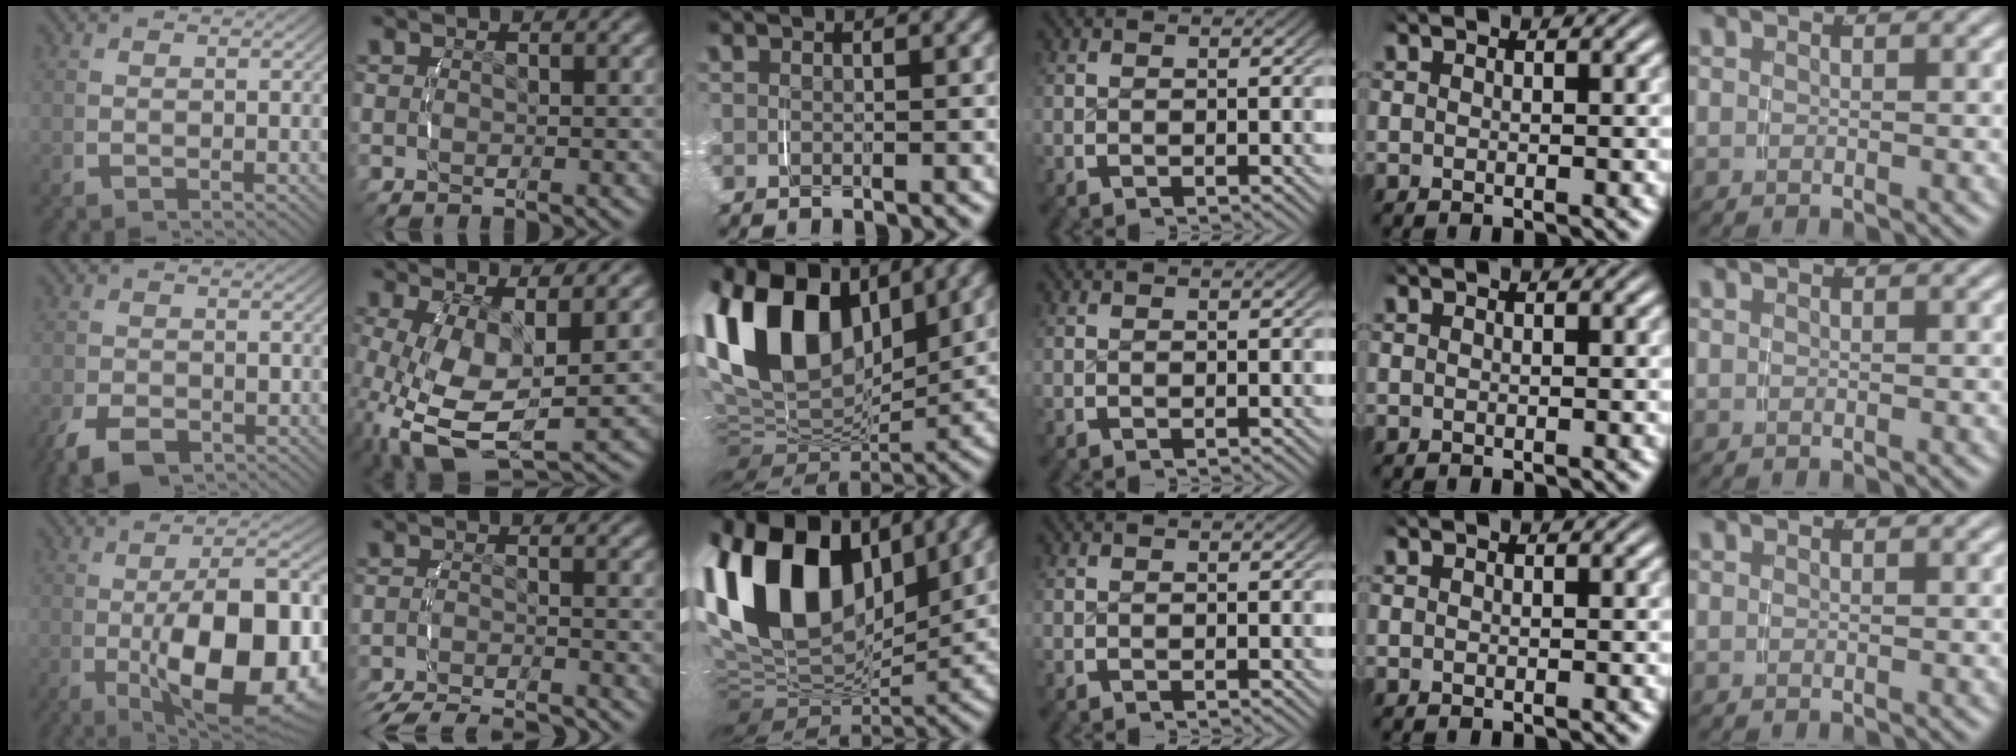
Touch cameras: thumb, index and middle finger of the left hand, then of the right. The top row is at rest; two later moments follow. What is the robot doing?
{"motion": "grasp_and_lifting", "object": "velcro strap"}